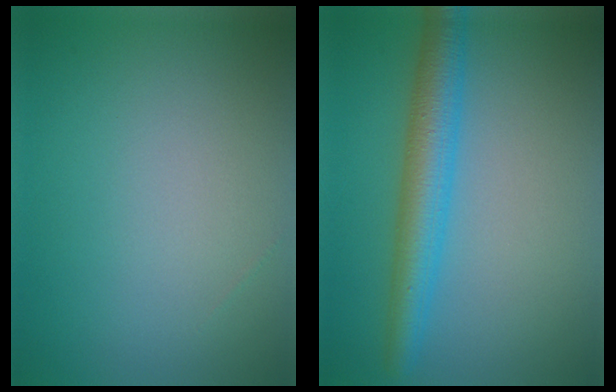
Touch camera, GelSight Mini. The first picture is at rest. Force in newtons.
{"total": 5.1, "press": 5.1, "slide": 0.1}